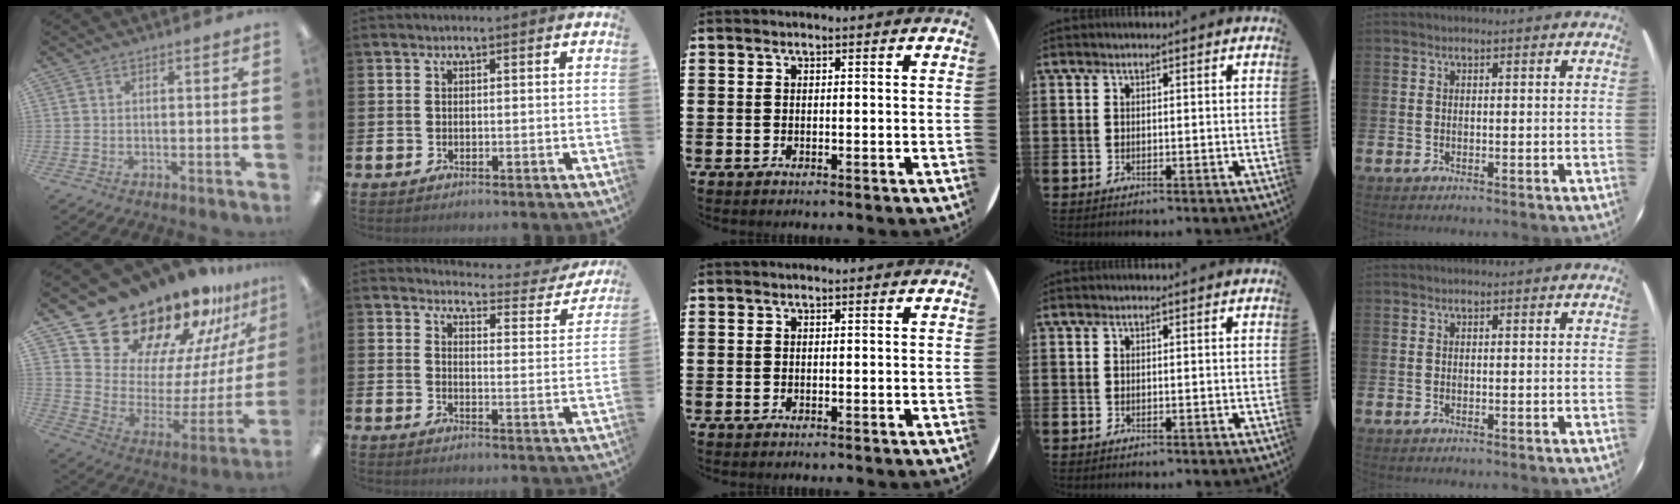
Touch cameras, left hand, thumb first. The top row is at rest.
{"thumb": {"total": 19.9, "force": [17.8, 7.9, 4.3], "torque": [-0.081, -0.152, 0.325]}, "index": {"total": 3.4, "force": [3.3, 1.0, 0.6], "torque": [-0.015, -0.033, 0.046]}}